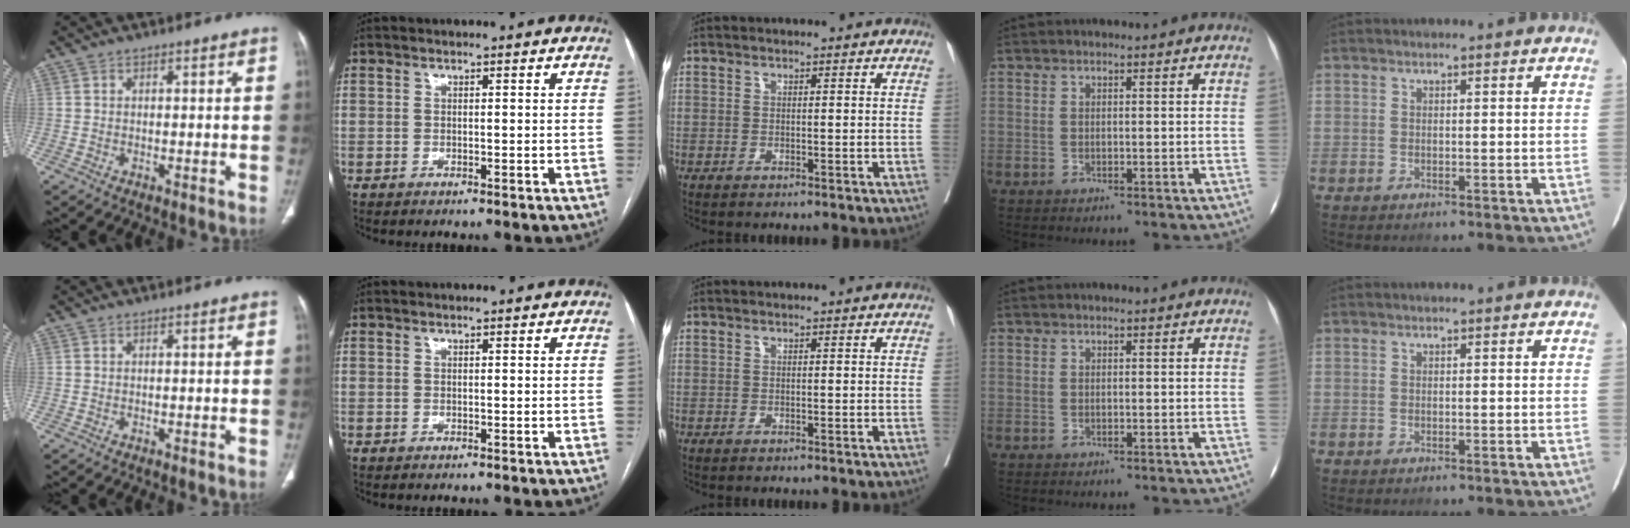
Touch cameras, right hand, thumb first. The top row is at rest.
{}